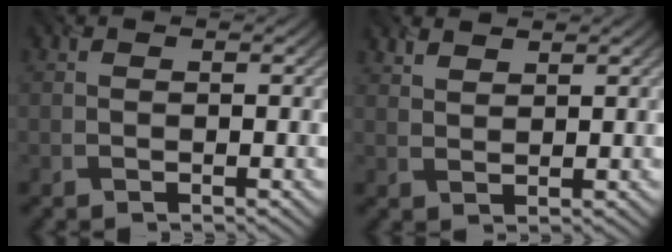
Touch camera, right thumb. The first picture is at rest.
{"total": 2.2, "force": [2.1, 0.5, 0.6], "torque": [-0.016, 0.002, 0.045]}